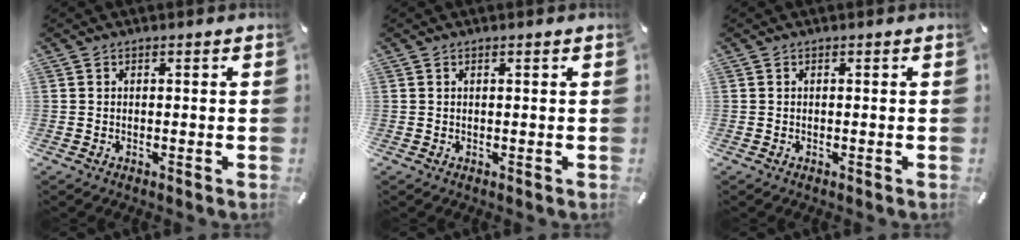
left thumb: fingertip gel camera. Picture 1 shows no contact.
{"total": 0.5, "force": [0.2, 0.0, 0.4], "torque": [-0.007, 0.000, 0.004]}
{"total": 0.0}